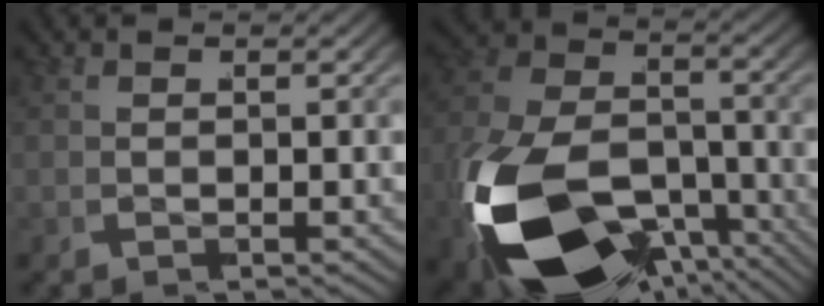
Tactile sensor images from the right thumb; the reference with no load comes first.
{"total": 16.6, "force": [-7.1, 10.3, 10.9], "torque": [-0.239, -0.069, -0.094]}